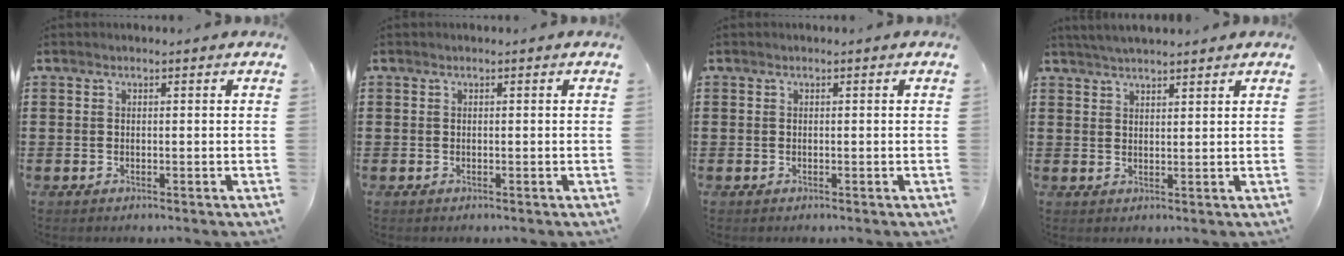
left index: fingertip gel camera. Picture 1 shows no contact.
{"total": 0.0}
{"total": 0.0}
{"total": 3.0, "force": [2.9, 0.1, 0.8], "torque": [-0.023, -0.001, 0.054]}